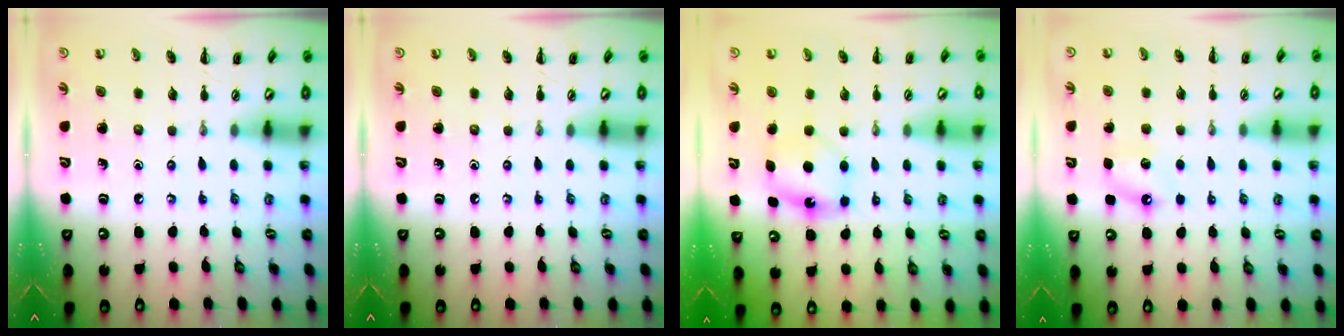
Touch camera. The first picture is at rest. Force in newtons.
{"total": 0.0}
{"total": 5.3, "press": 5.2, "slide": 1.2}
{"total": 5.6, "press": 5.3, "slide": 1.8}